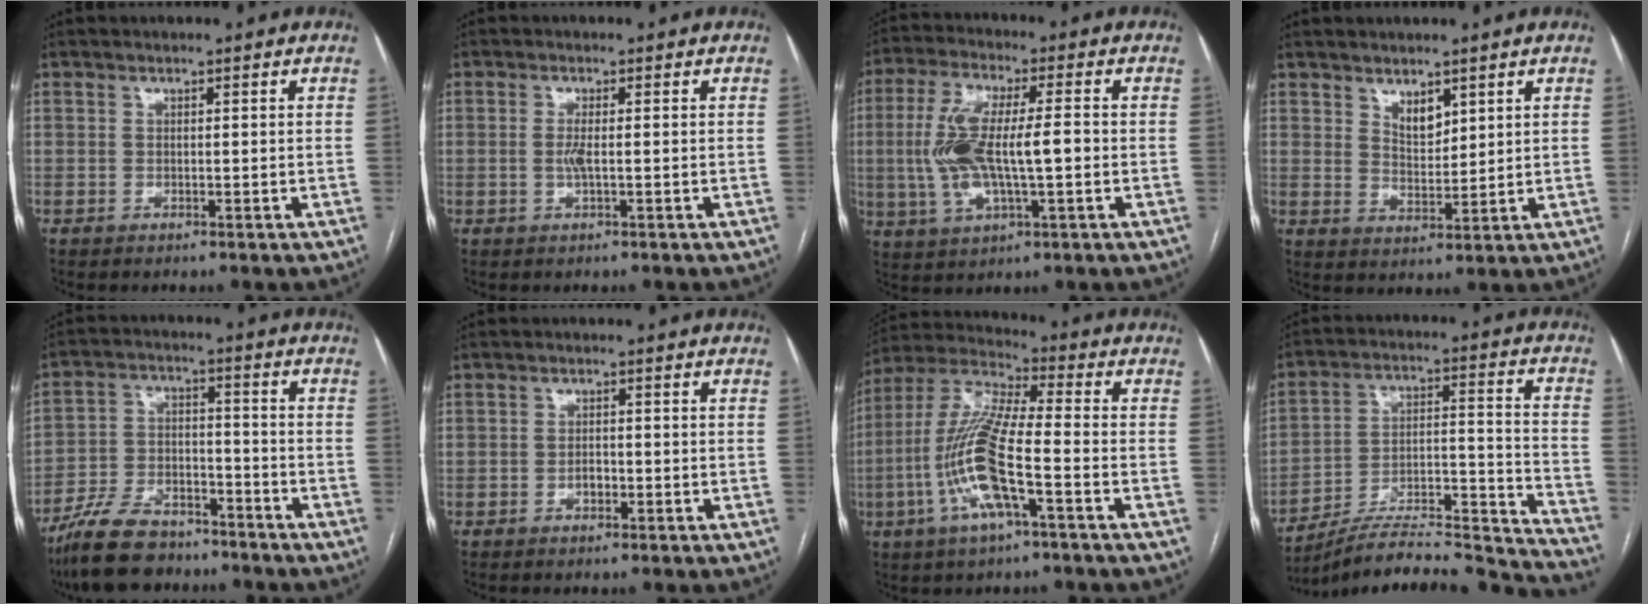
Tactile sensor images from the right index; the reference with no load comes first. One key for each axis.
{"total": 1.9, "fx": -0.4, "fy": 0.1, "fz": 1.9, "tx": -0.043, "ty": -0.001, "tz": -0.009}
{"total": 12.2, "fx": -0.9, "fy": 3.4, "fz": 11.7, "tx": -0.245, "ty": 0.011, "tz": -0.011}
{"total": 3.8, "fx": 2.5, "fy": 1.8, "fz": 2.2, "tx": -0.039, "ty": -0.007, "tz": 0.052}
{"total": 12.5, "fx": -10.2, "fy": 4.7, "fz": 5.5, "tx": -0.111, "ty": -0.003, "tz": -0.183}
{"total": 1.7, "fx": -0.8, "fy": 0.9, "fz": 1.2, "tx": -0.021, "ty": 0.005, "tz": -0.013}
{"total": 14.6, "fx": -4.3, "fy": 2.2, "fz": 13.7, "tx": -0.295, "ty": -0.001, "tz": -0.084}
{"total": 25.4, "fx": -24.1, "fy": 1.1, "fz": 8.0, "tx": -0.078, "ty": 0.027, "tz": -0.354}